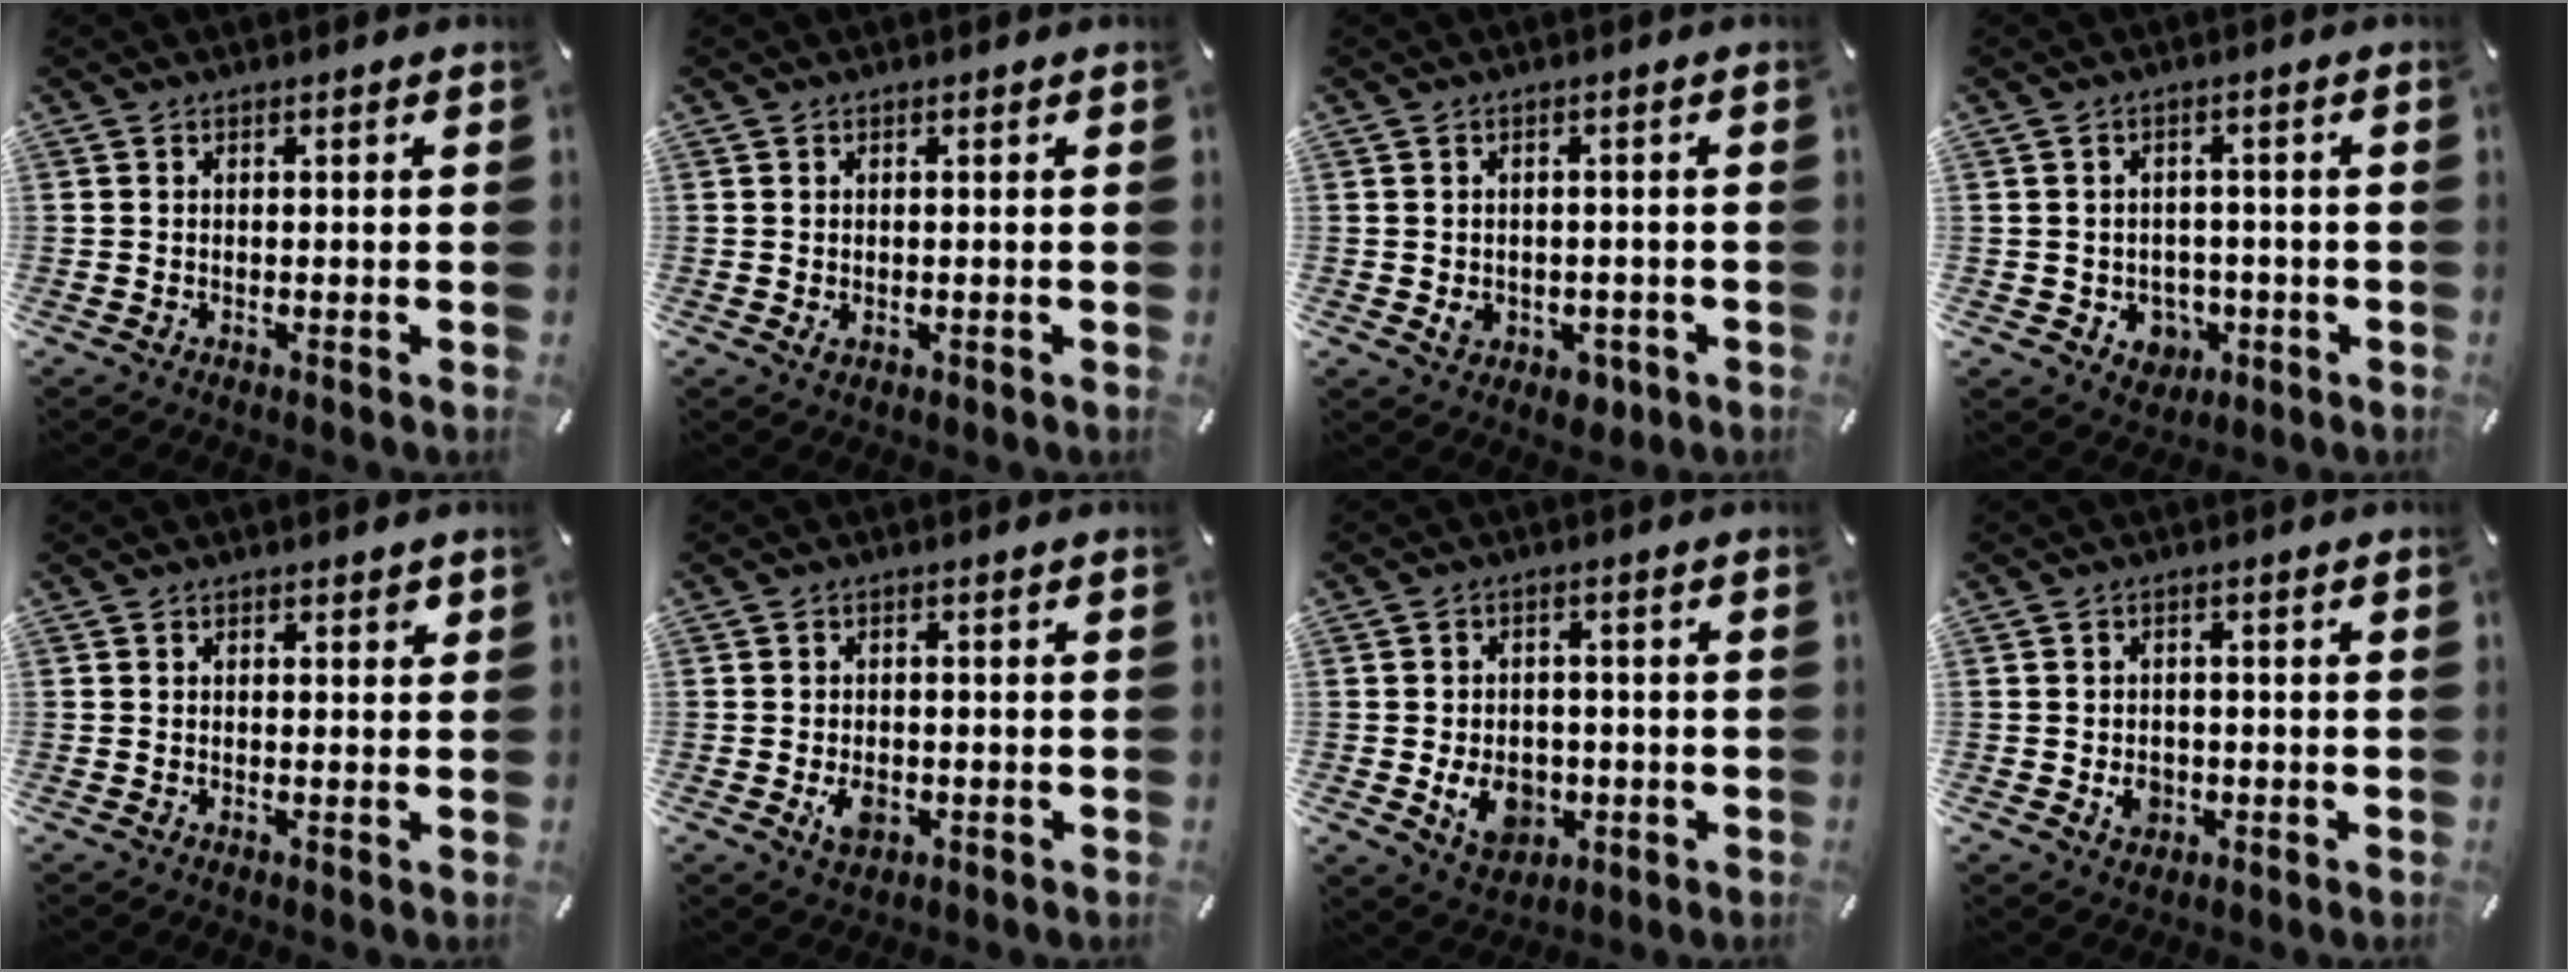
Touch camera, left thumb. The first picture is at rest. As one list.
[{"total": 1.0, "force": [0.0, 0.8, 0.6], "torque": [-0.004, -0.001, -0.003]}, {"total": 4.3, "force": [-1.0, 3.6, 2.0], "torque": [-0.007, -0.003, -0.016]}, {"total": 5.4, "force": [-0.8, 5.0, 1.7], "torque": [-0.011, 0.002, -0.014]}, {"total": 1.1, "force": [0.7, 0.6, 0.7], "torque": [-0.005, -0.001, 0.010]}, {"total": 4.2, "force": [-1.0, 3.1, 2.7], "torque": [-0.052, -0.002, -0.020]}, {"total": 8.6, "force": [-1.9, 6.7, 5.1], "torque": [-0.087, 0.004, -0.033]}, {"total": 4.0, "force": [-0.9, 3.4, 1.9], "torque": [-0.015, -0.002, -0.016]}]